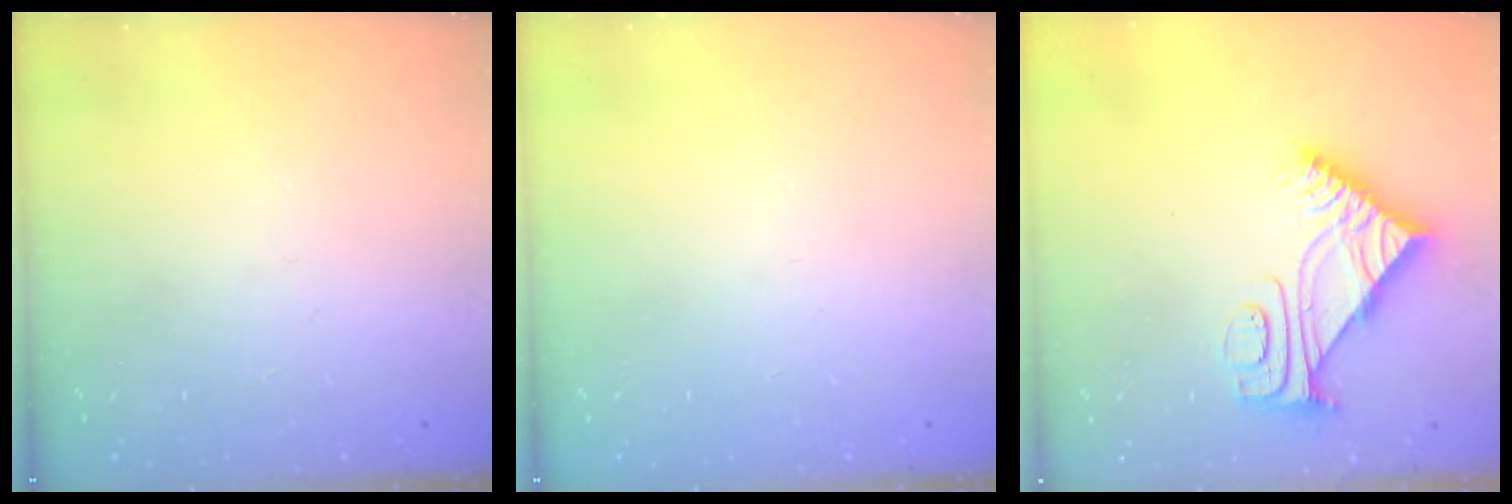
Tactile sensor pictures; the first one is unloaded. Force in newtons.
{"total": 0.0}
{"total": 8.7, "press": 8.7, "slide": 0.8}